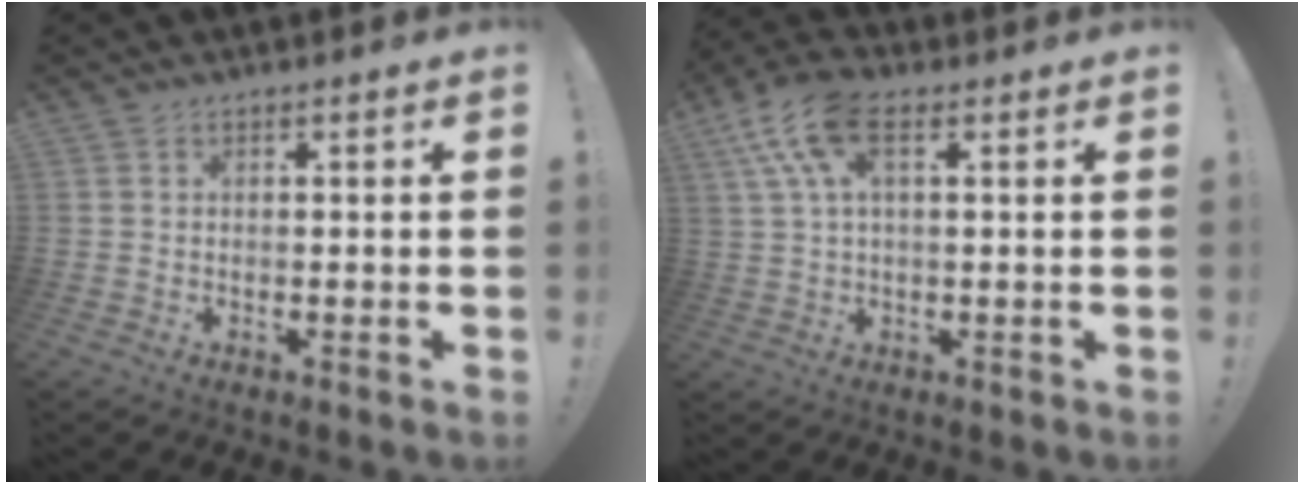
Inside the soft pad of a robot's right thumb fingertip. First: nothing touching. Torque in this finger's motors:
{"motor_torque": [0.98, 1.17, 0.88, 0.39, 0.20]}